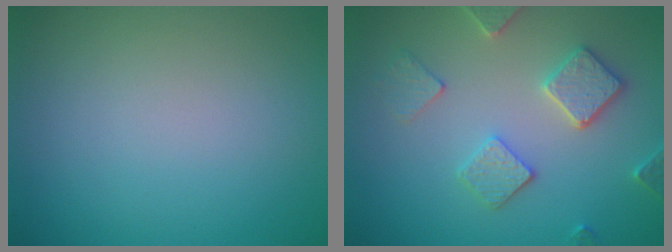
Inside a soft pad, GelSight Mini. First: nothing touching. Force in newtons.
{"total": 3.7, "press": 3.6, "slide": 0.8}